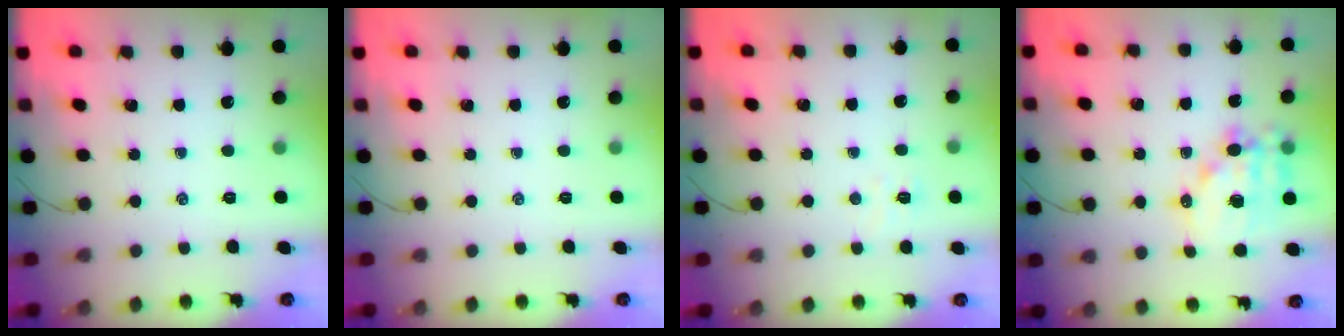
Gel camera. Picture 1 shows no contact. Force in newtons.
{"total": 0.0}
{"total": 3.9, "press": 3.7, "slide": 1.0}
{"total": 13.8, "press": 13.4, "slide": 3.1}